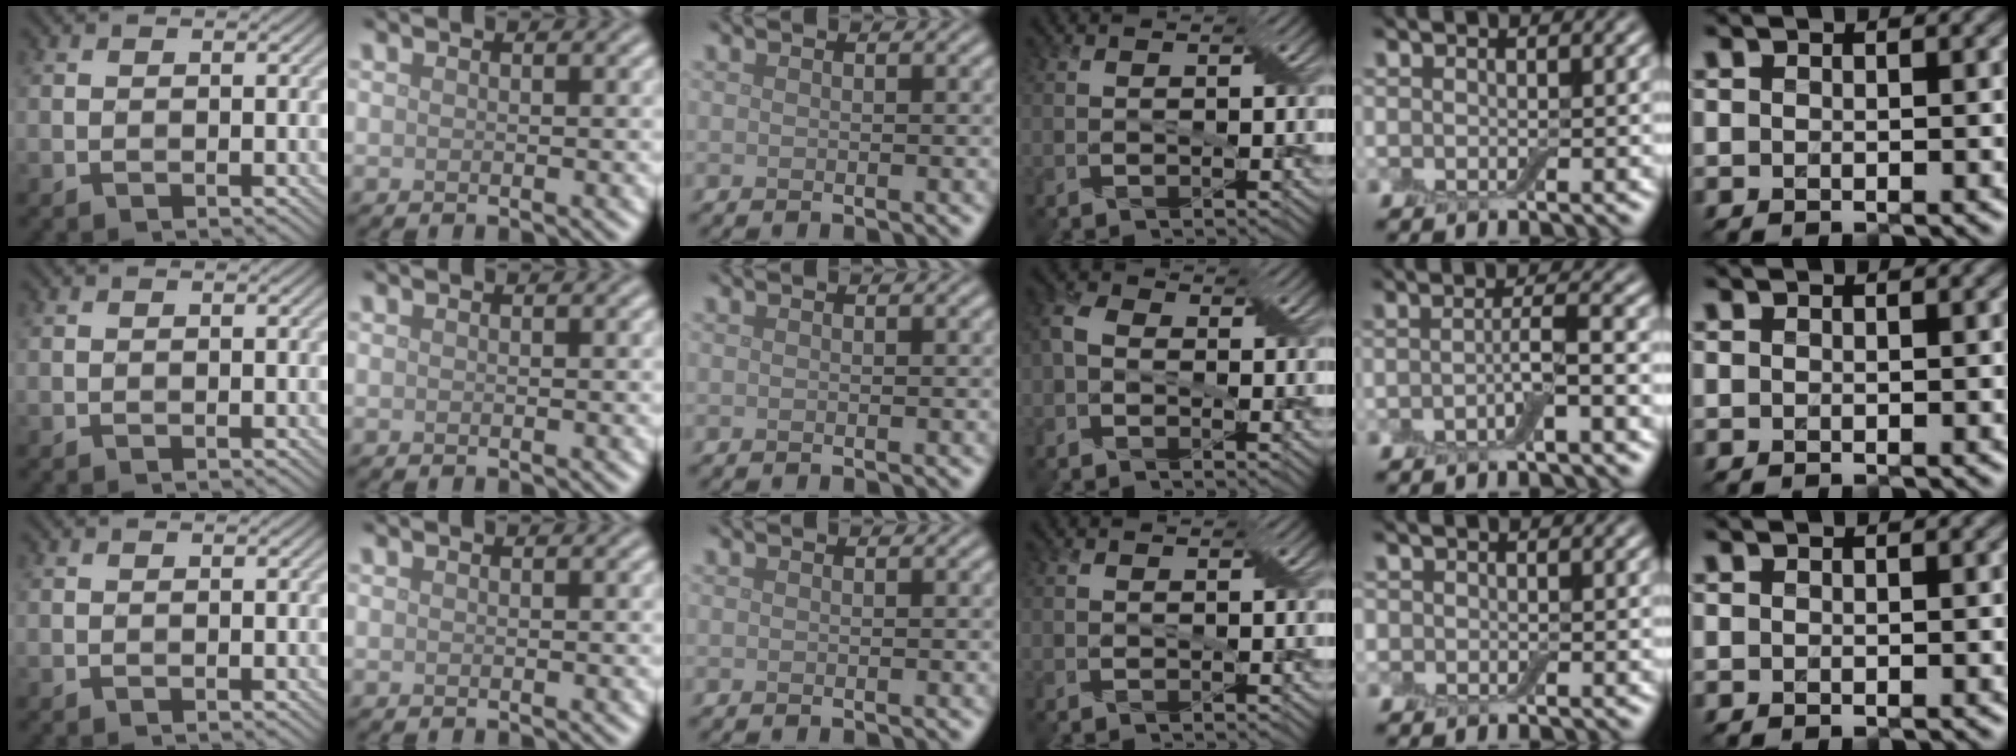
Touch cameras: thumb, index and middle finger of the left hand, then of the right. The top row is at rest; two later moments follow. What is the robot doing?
{"motion": "fold", "object": "bandage"}